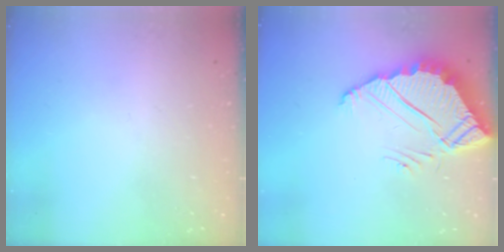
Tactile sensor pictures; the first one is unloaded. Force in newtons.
{"total": 7.5, "press": 7.5, "slide": 0.6}